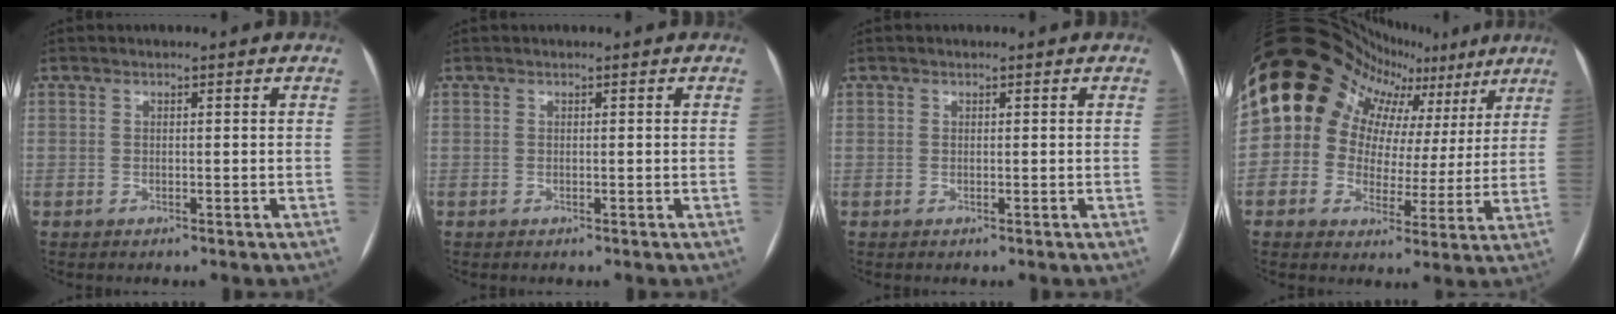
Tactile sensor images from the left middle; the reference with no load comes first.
{"total": 0.0}
{"total": 0.0}
{"total": 17.9, "force": [9.7, 12.3, 8.7], "torque": [-0.136, 0.067, 0.126]}